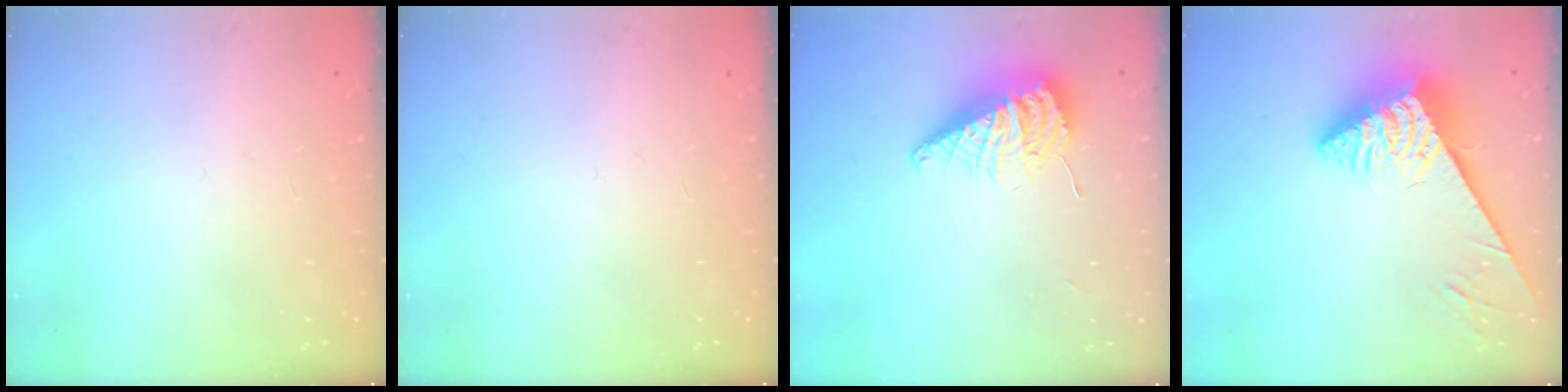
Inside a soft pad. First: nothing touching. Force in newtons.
{"total": 0.0}
{"total": 9.8, "press": 9.8, "slide": 1.1}
{"total": 6.3, "press": 6.2, "slide": 1.2}